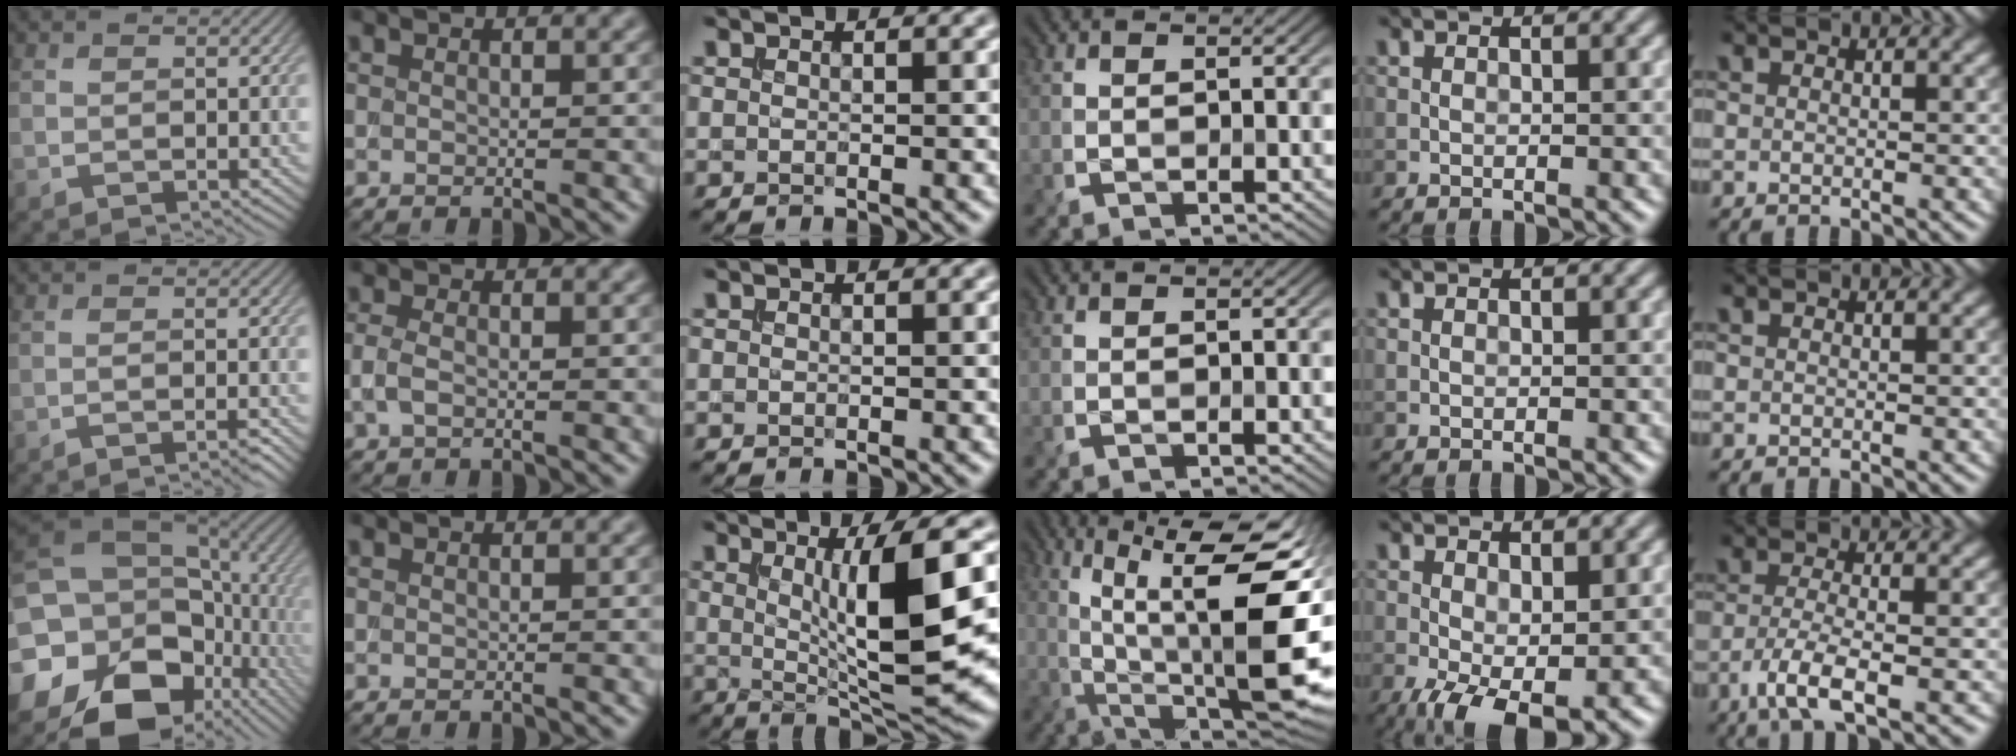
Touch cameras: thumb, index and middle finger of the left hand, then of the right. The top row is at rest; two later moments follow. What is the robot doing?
{"motion": "insert", "object": "backpack"}